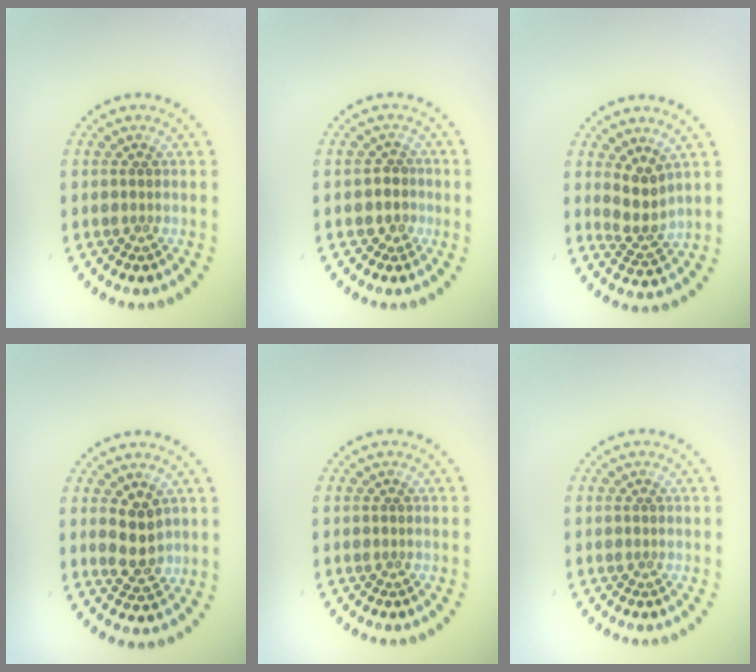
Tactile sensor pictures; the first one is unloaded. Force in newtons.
{"total": 1.7, "press": 1.3, "slide": 1.1}
{"total": 2.9, "press": 2.4, "slide": 1.7}
{"total": 3.1, "press": 3.1, "slide": 0.6}
{"total": 0.0}
{"total": 0.0}